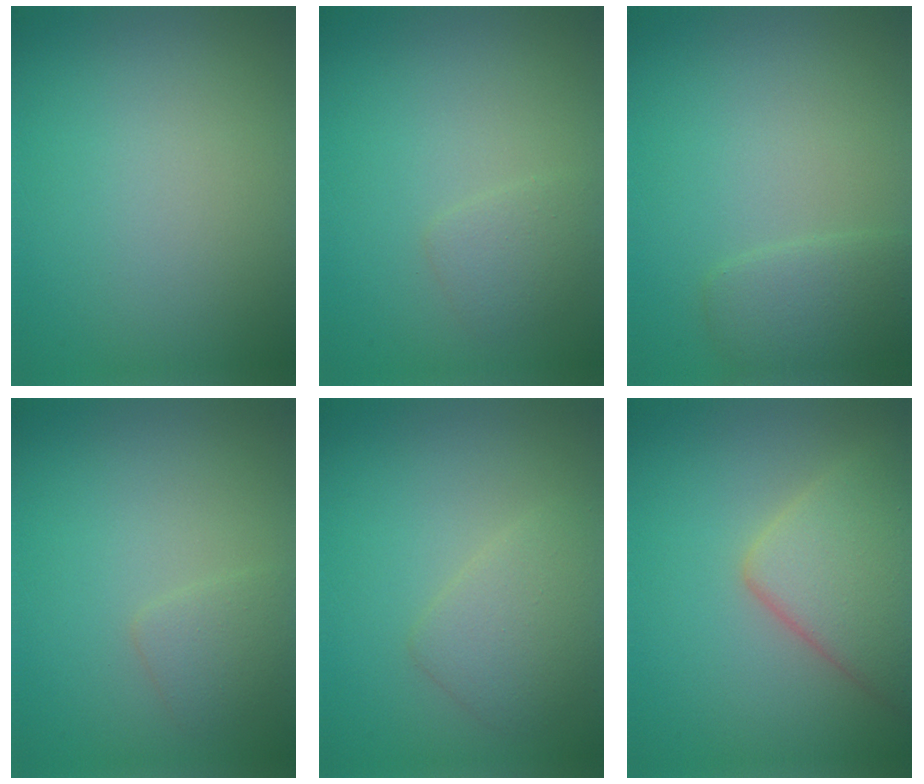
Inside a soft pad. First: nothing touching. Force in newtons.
{"total": 1.5, "press": 1.5, "slide": 0.1}
{"total": 2.4, "press": 2.4, "slide": 0.1}
{"total": 1.7, "press": 1.7, "slide": 0.0}
{"total": 2.8, "press": 2.8, "slide": 0.2}
{"total": 6.3, "press": 6.3, "slide": 0.3}